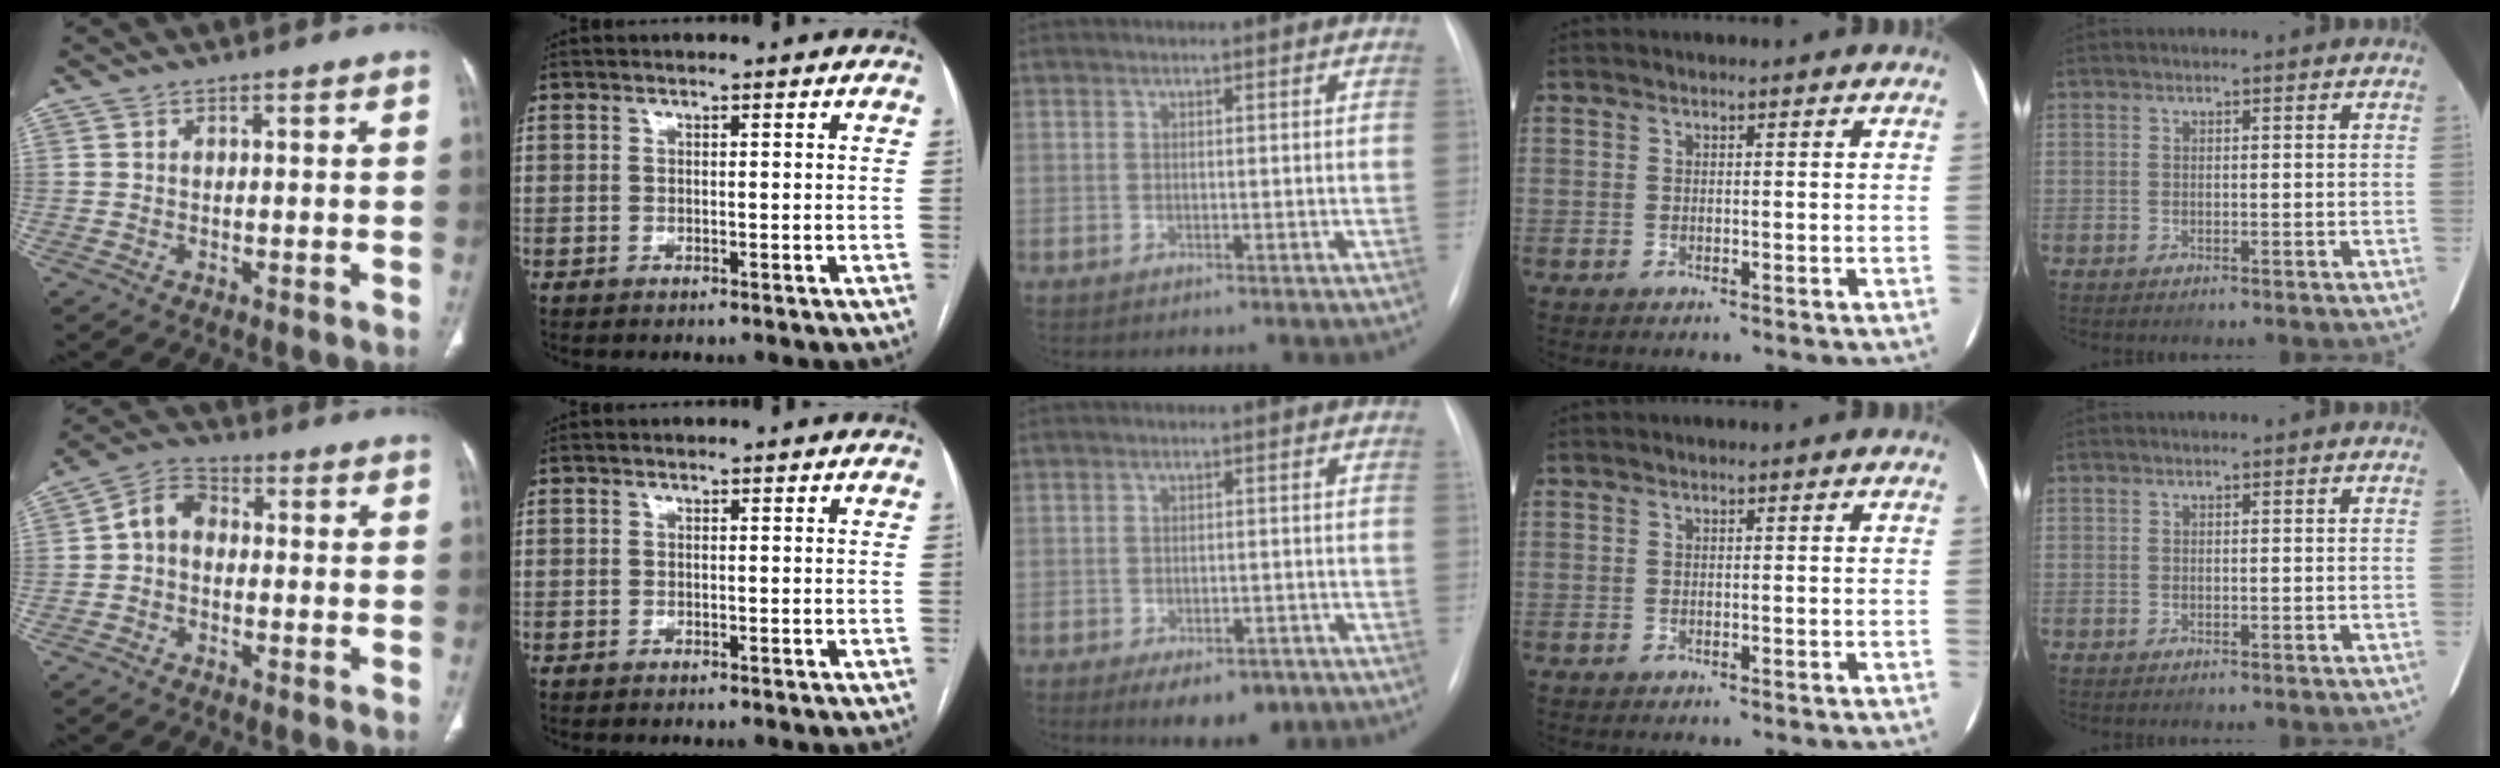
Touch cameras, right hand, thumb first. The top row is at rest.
{"thumb": {"total": 6.2, "force": [-0.3, 4.6, 4.1], "torque": [-0.058, 0.021, -0.022]}, "middle": {"total": 7.0, "force": [-4.5, 3.6, 4.0], "torque": [-0.046, 0.002, -0.057]}}